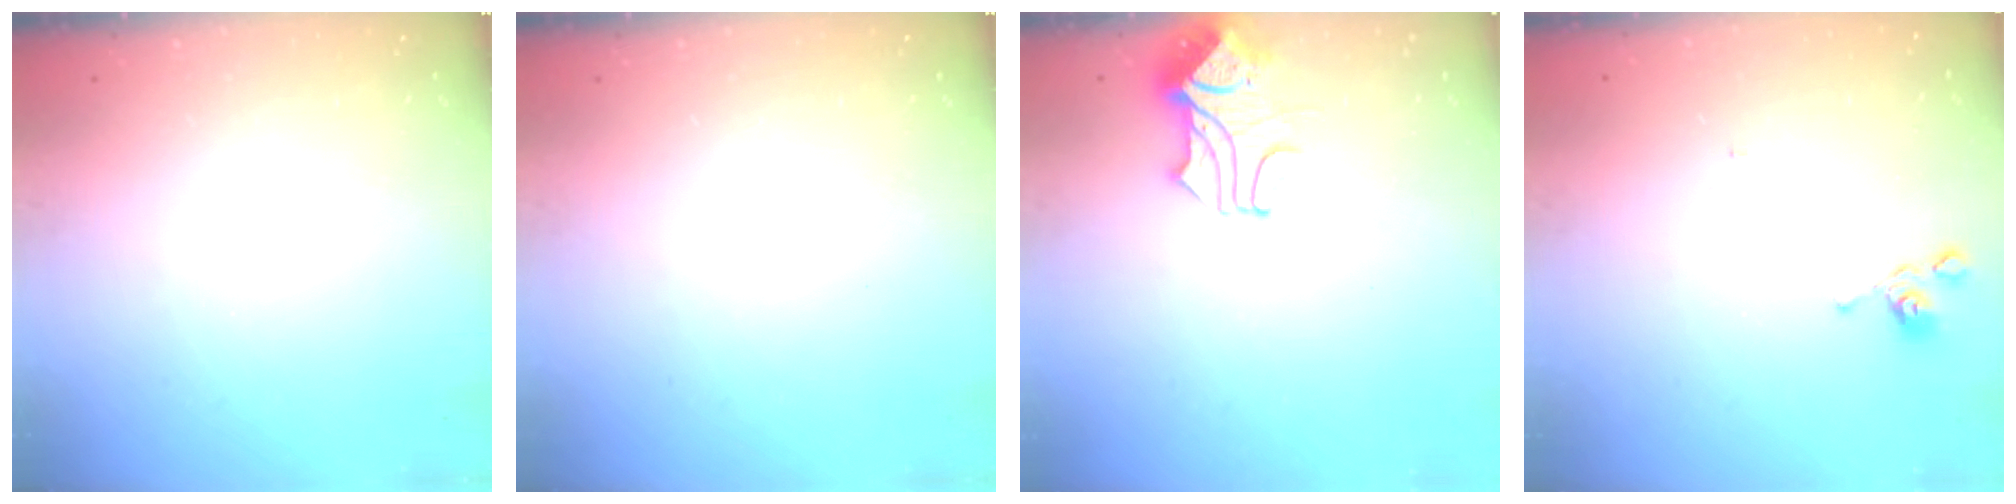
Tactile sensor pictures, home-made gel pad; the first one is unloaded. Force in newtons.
{"total": 0.0}
{"total": 1.6, "press": 1.2, "slide": 1.0}
{"total": 4.5, "press": 4.5, "slide": 0.4}